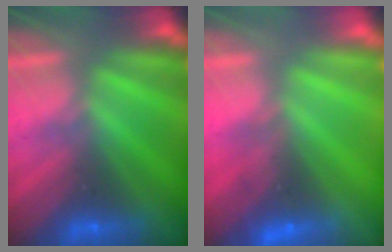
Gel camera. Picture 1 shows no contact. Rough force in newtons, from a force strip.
{"total": 2.3}